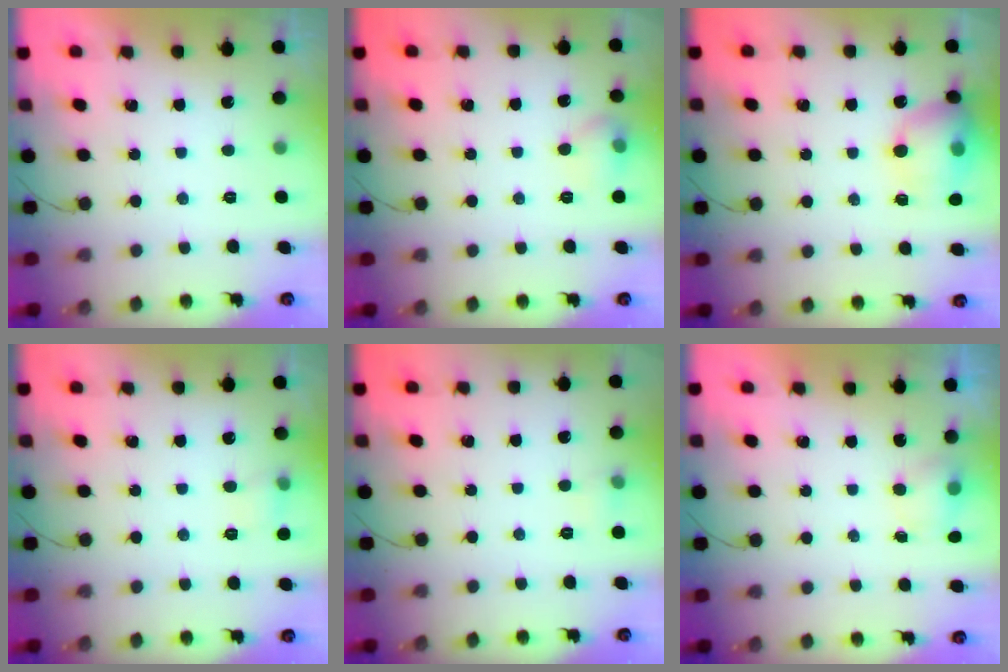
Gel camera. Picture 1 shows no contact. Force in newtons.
{"total": 6.3, "press": 6.2, "slide": 1.4}
{"total": 14.3, "press": 14.1, "slide": 2.4}
{"total": 5.3, "press": 5.1, "slide": 1.4}
{"total": 4.3, "press": 4.0, "slide": 1.5}
{"total": 4.1, "press": 4.1, "slide": 0.7}